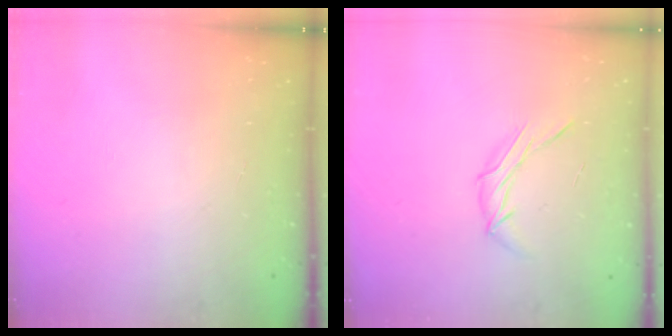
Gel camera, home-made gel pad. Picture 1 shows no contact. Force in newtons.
{"total": 6.6, "press": 6.6, "slide": 0.2}